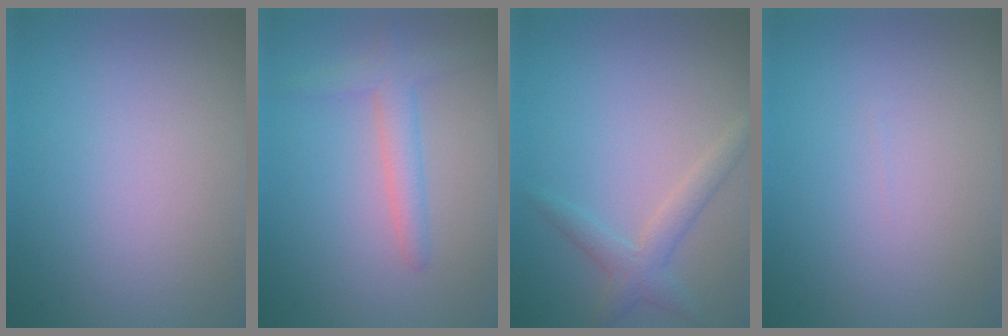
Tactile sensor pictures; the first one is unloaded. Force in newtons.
{"total": 2.7, "press": 2.7, "slide": 0.2}
{"total": 2.4, "press": 2.4, "slide": 0.2}
{"total": 0.0}